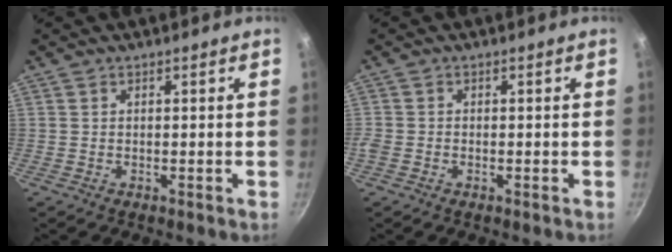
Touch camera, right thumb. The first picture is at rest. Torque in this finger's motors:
{"motor_torque": [-0.62, 0.20, 0.04, -0.63, -0.03]}